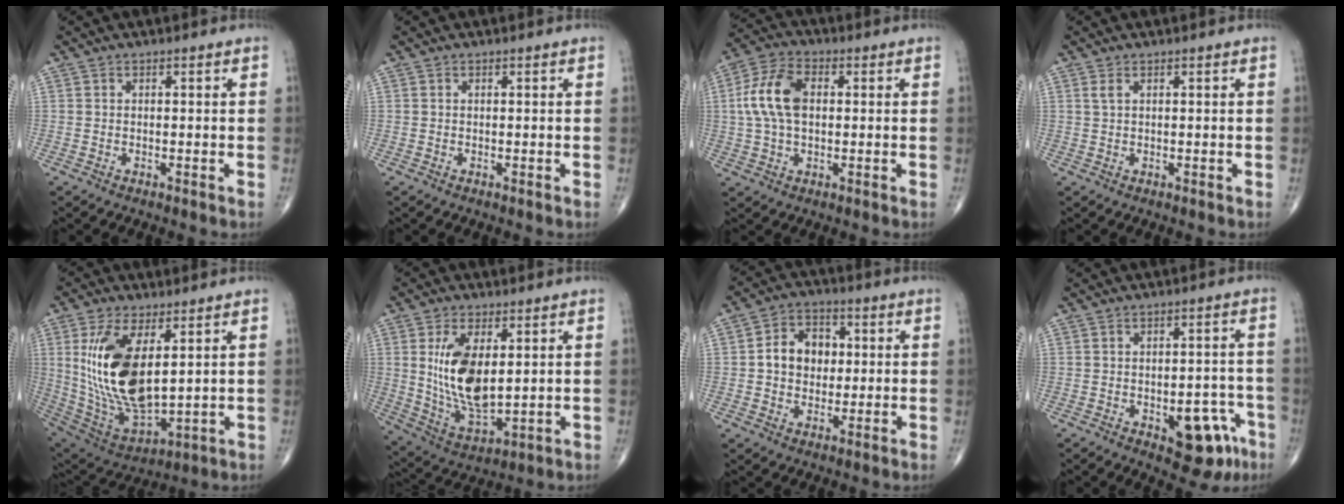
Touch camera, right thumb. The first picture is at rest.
{"total": 0.0}
{"total": 10.7, "force": [1.2, 6.3, 8.5], "torque": [-0.174, 0.021, 0.020]}
{"total": 1.0, "force": [0.5, 0.3, 0.8], "torque": [-0.018, 0.008, 0.012]}
{"total": 19.1, "force": [4.3, 9.0, 16.3], "torque": [-0.316, -0.026, 0.099]}
{"total": 13.8, "force": [2.5, 6.8, 11.7], "torque": [-0.212, -0.023, 0.063]}
{"total": 9.0, "force": [0.7, 7.0, 5.6], "torque": [-0.060, 0.016, 0.005]}
{"total": 10.4, "force": [-4.5, 5.2, 7.8], "torque": [-0.061, 0.031, -0.047]}